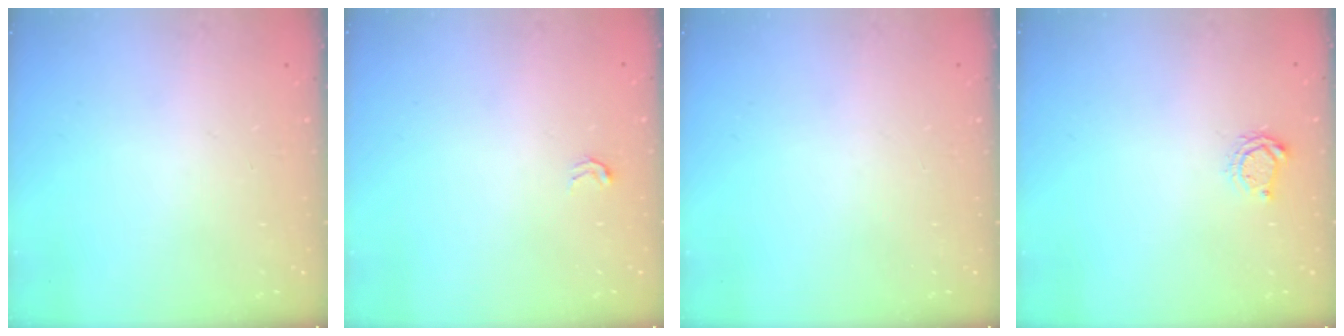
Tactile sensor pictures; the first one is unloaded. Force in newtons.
{"total": 2.5, "press": 2.5, "slide": 0.5}
{"total": 0.0}
{"total": 4.7, "press": 4.7, "slide": 0.6}